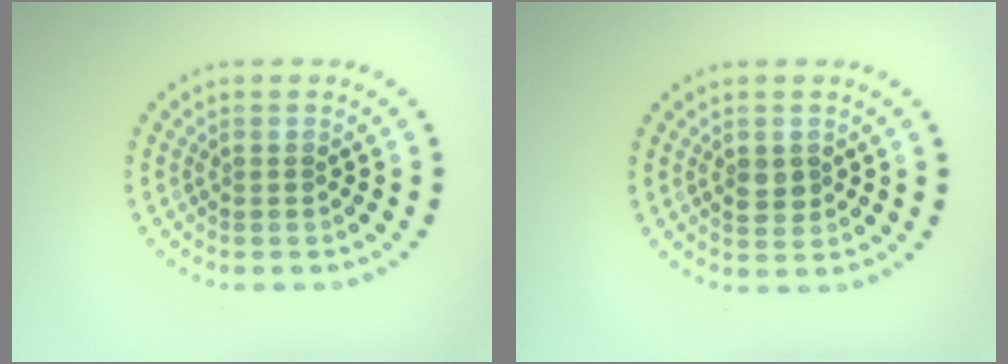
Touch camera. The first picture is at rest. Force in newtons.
{"total": 1.8, "press": 1.8, "slide": 0.2}